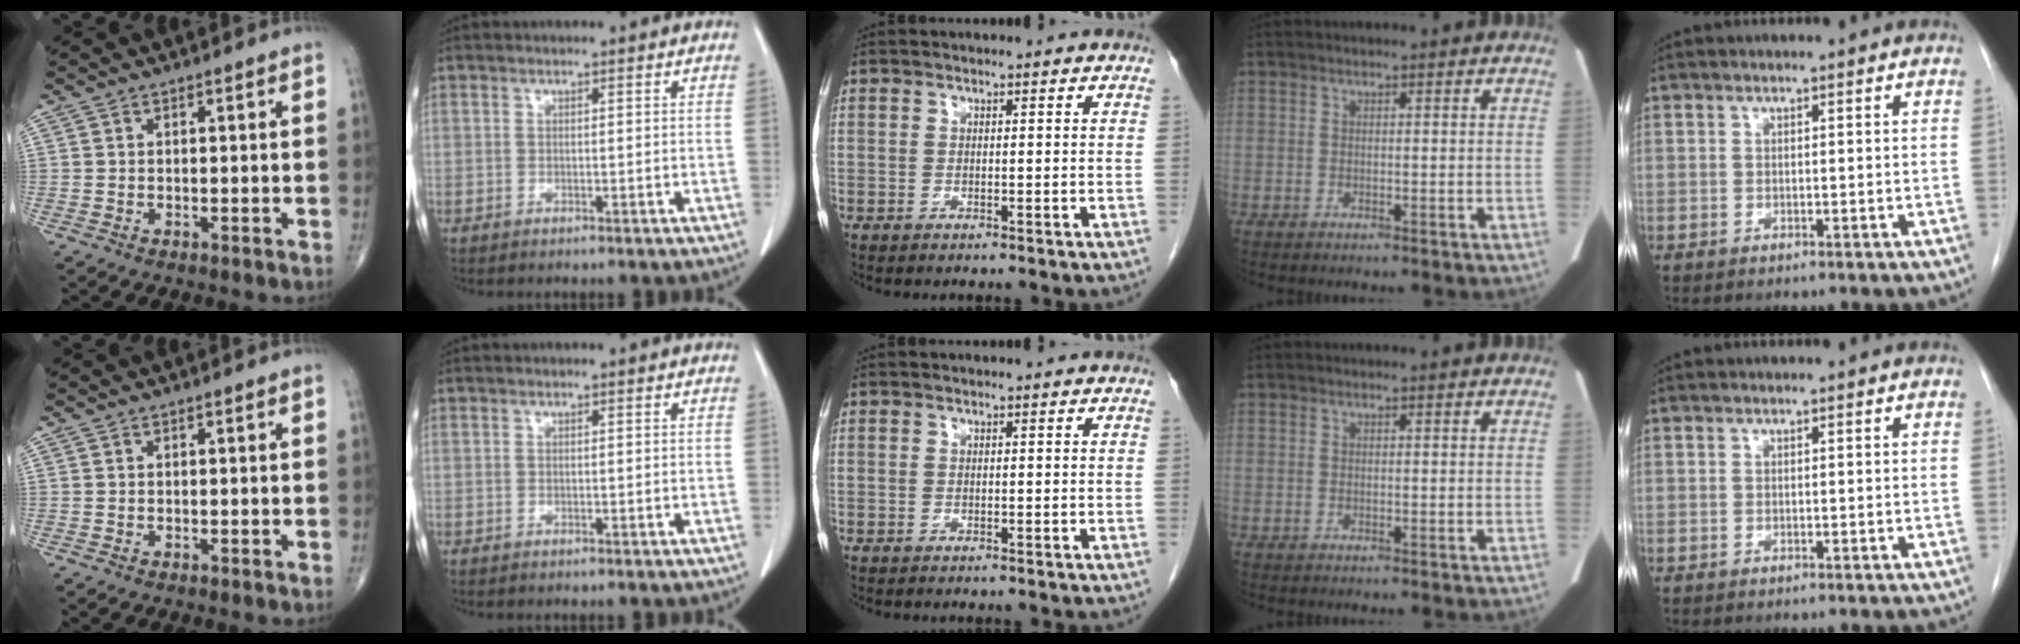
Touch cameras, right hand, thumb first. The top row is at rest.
{}